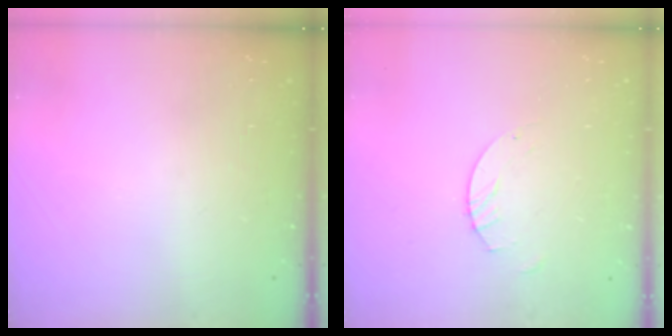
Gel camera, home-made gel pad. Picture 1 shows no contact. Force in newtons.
{"total": 2.5, "press": 2.5, "slide": 0.1}